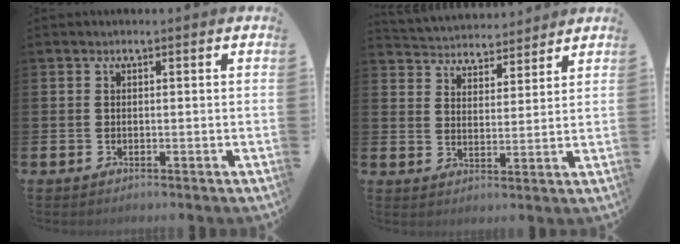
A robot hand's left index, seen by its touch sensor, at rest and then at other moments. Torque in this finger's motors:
{"motor_torque": [1.04, -1.10, 0.26, 0.04]}